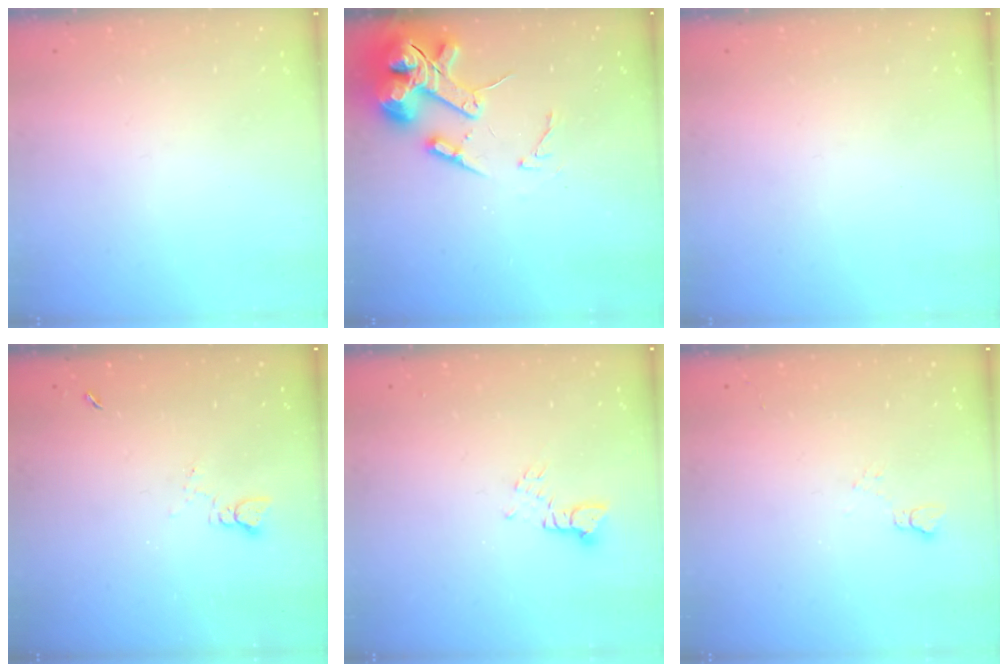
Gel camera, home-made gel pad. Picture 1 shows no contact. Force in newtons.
{"total": 14.6, "press": 14.4, "slide": 2.2}
{"total": 0.0}
{"total": 2.1, "press": 2.1, "slide": 0.3}
{"total": 2.4, "press": 2.4, "slide": 0.1}
{"total": 3.8, "press": 3.8, "slide": 0.5}